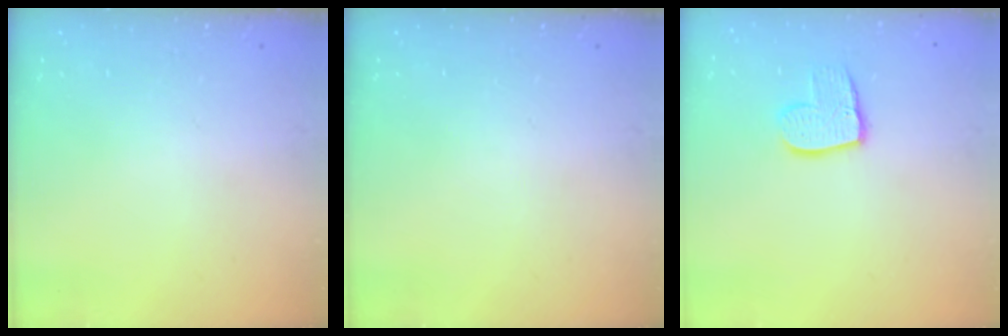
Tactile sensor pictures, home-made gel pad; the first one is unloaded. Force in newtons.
{"total": 0.0}
{"total": 10.0, "press": 10.0, "slide": 0.8}